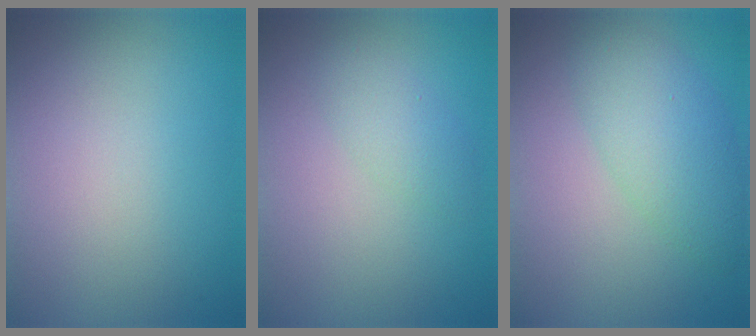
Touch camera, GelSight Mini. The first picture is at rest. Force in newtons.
{"total": 1.9, "press": 1.9, "slide": 0.0}
{"total": 4.5, "press": 4.5, "slide": 0.1}